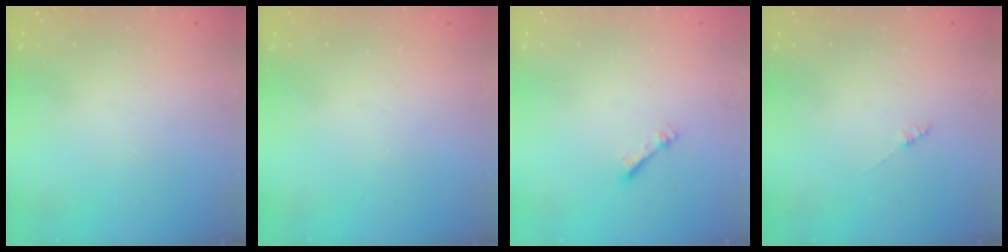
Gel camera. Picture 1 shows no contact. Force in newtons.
{"total": 0.0}
{"total": 1.7, "press": 1.7, "slide": 0.2}
{"total": 0.9, "press": 0.8, "slide": 0.2}